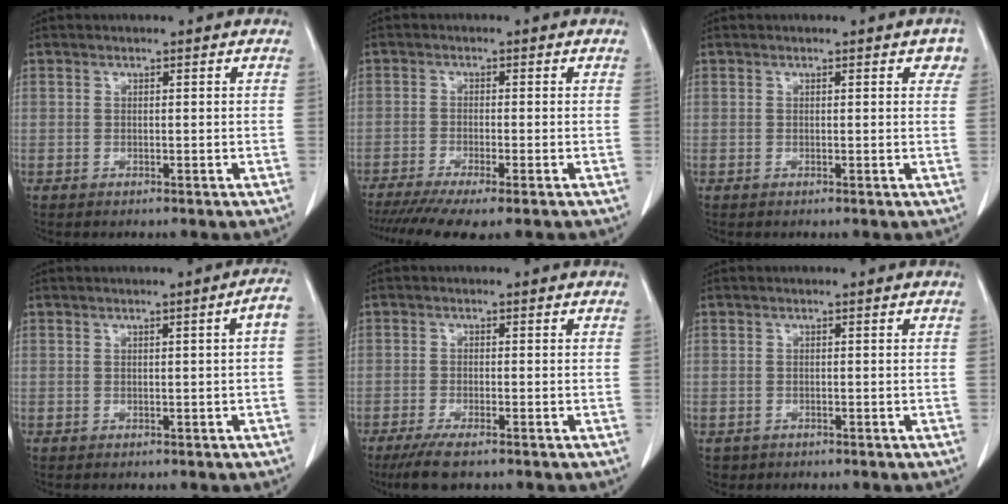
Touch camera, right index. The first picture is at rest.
{"total": 8.9, "force": [-6.8, 0.6, 5.7], "torque": [-0.086, -0.014, -0.110]}
{"total": 2.1, "force": [1.0, 0.8, 1.7], "torque": [-0.007, 0.002, 0.004]}
{"total": 2.4, "force": [-0.1, -0.1, 2.4], "torque": [-0.025, 0.004, -0.001]}
{"total": 5.2, "force": [-3.8, 0.8, 3.5], "torque": [-0.065, -0.014, -0.063]}
{"total": 1.5, "force": [-0.9, 1.2, 0.1], "torque": [-0.011, 0.002, -0.012]}